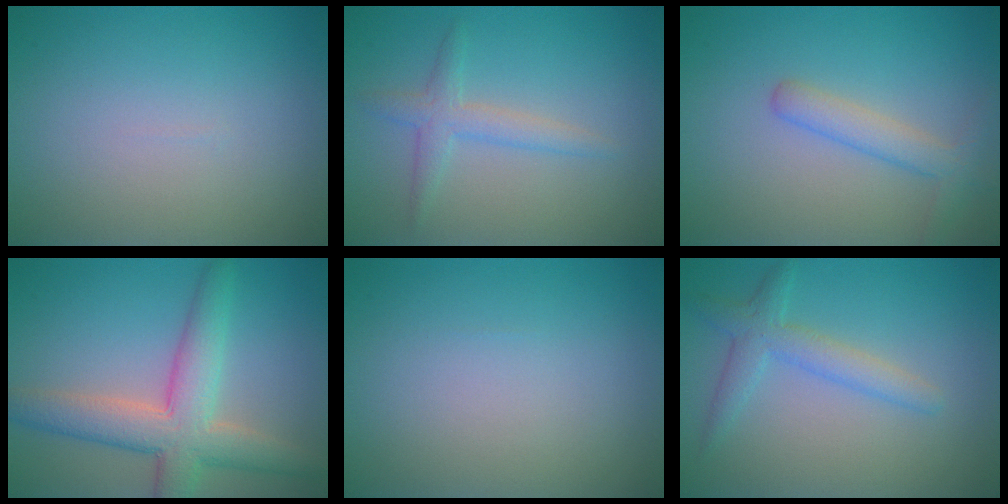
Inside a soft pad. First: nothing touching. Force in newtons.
{"total": 2.3, "press": 2.3, "slide": 0.1}
{"total": 2.6, "press": 2.6, "slide": 0.1}
{"total": 6.5, "press": 6.4, "slide": 0.4}
{"total": 0.0}
{"total": 2.7, "press": 2.7, "slide": 0.1}